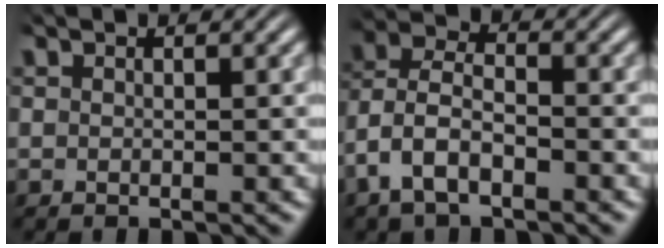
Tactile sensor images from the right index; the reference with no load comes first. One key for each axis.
{"total": 5.1, "fx": -0.8, "fy": 4.0, "fz": 3.1, "tx": -0.088, "ty": -0.021, "tz": -0.011}